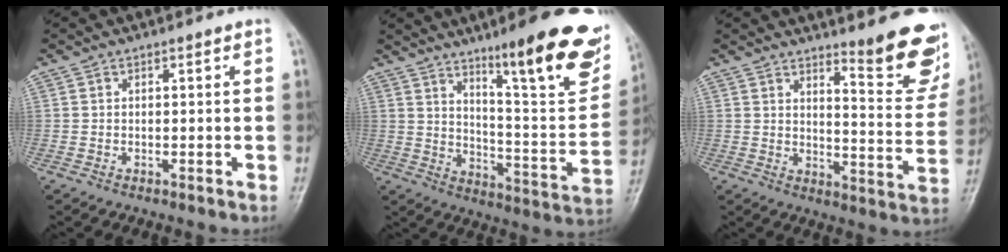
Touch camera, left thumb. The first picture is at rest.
{"total": 23.6, "force": [14.5, 4.5, 18.0], "torque": [-0.212, -0.072, 0.220]}
{"total": 14.2, "force": [10.0, 3.0, 9.5], "torque": [-0.081, -0.084, 0.132]}